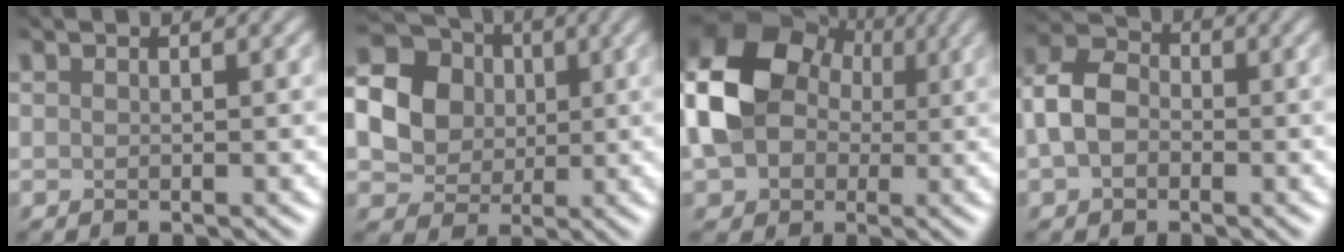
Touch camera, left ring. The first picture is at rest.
{"total": 15.0, "force": [2.6, 13.3, 6.5], "torque": [-0.155, 0.027, 0.015]}
{"total": 9.9, "force": [0.4, 7.9, 5.9], "torque": [-0.124, 0.007, -0.013]}
{"total": 4.6, "force": [-1.3, 3.4, 2.8], "torque": [-0.056, 0.006, -0.038]}